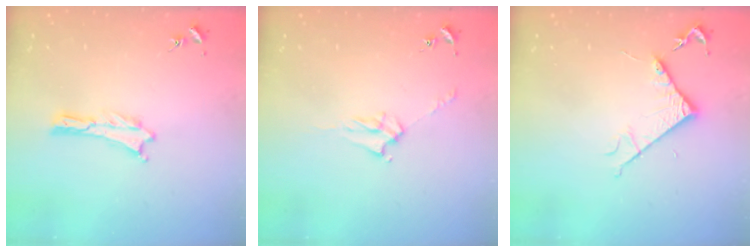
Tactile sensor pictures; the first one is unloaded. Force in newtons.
{"total": 4.2, "press": 4.2, "slide": 0.6}
{"total": 5.1, "press": 5.1, "slide": 0.6}